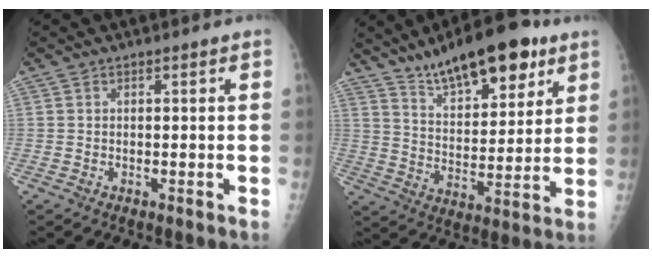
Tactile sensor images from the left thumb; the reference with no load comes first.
{"total": 17.9, "force": [11.9, 6.8, 11.4], "torque": [-0.141, -0.053, 0.198]}